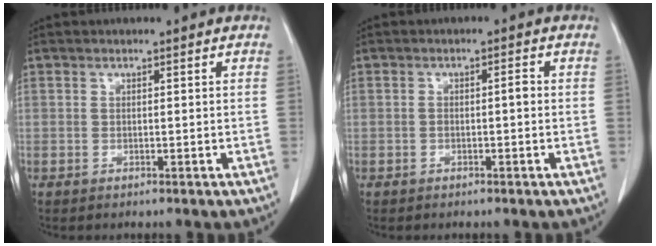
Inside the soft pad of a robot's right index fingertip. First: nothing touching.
{"total": 1.4, "force": [-0.3, 0.3, 1.4], "torque": [-0.022, 0.002, -0.005]}